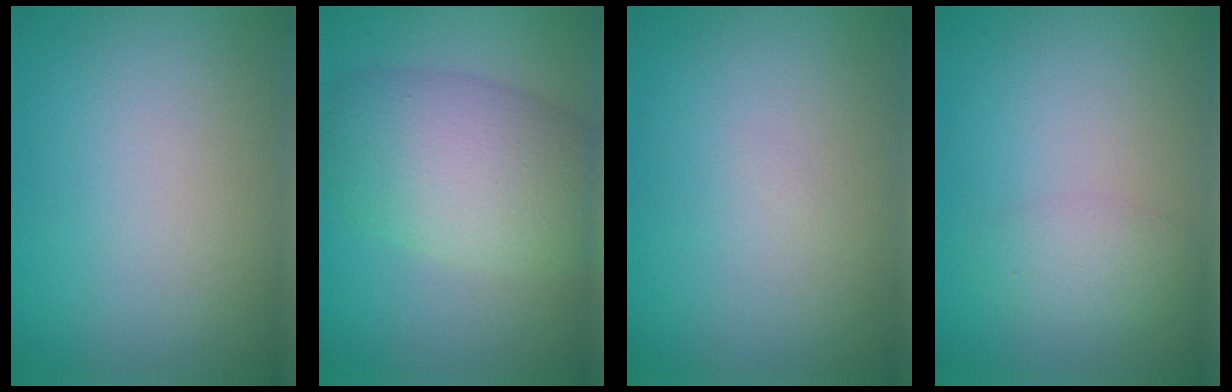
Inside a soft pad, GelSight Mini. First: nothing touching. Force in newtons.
{"total": 7.7, "press": 7.7, "slide": 0.2}
{"total": 0.0}
{"total": 1.8, "press": 1.8, "slide": 0.1}